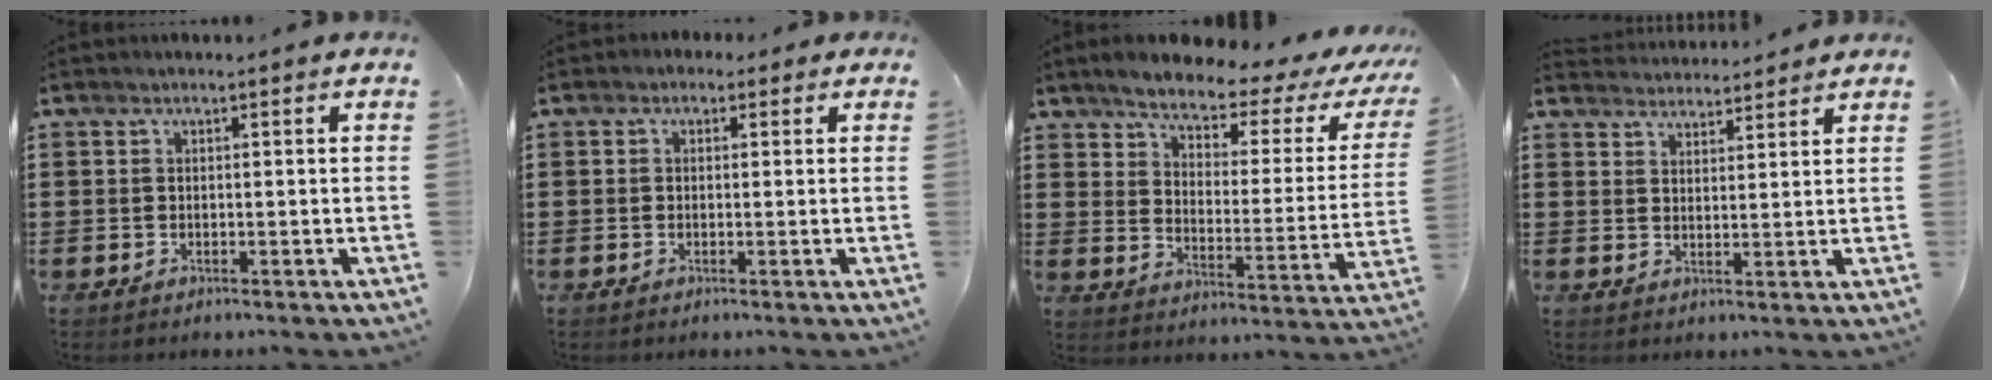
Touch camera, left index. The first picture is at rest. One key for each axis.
{"total": 1.2, "fx": 0.0, "fy": 1.1, "fz": 0.4, "tx": -0.012, "ty": 0.006, "tz": -0.001}
{"total": 4.5, "fx": 3.9, "fy": 1.0, "fz": 1.9, "tx": -0.064, "ty": -0.030, "tz": 0.059}
{"total": 3.1, "fx": 3.0, "fy": 0.3, "fz": -0.2, "tx": -0.005, "ty": -0.010, "tz": 0.057}